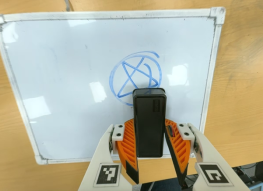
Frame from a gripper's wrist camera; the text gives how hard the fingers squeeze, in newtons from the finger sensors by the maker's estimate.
{"total": 5.0, "left": 4.7, "right": 5.4}